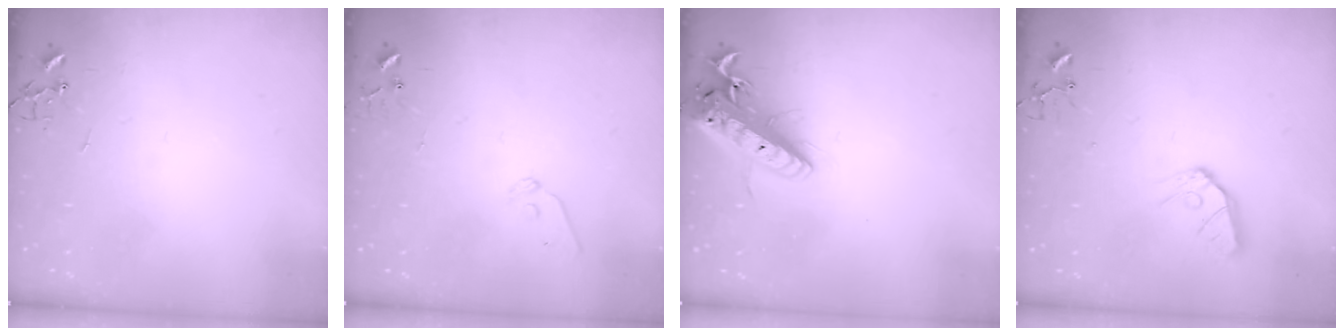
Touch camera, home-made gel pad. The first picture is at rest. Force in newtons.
{"total": 7.2, "press": 7.2, "slide": 0.5}
{"total": 16.9, "press": 16.6, "slide": 3.2}
{"total": 9.7, "press": 9.7, "slide": 0.9}